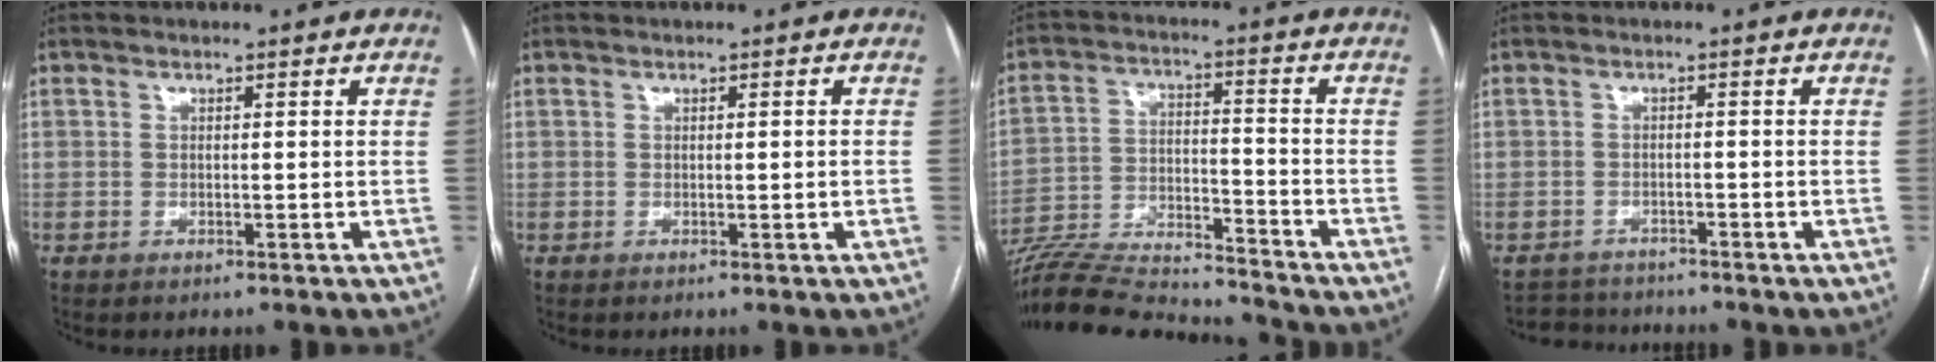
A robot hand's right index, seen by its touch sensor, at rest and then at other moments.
{"total": 0.9, "force": [-0.1, -0.1, 0.9], "torque": [-0.016, 0.000, 0.002]}
{"total": 18.9, "force": [-17.9, 1.8, 5.7], "torque": [-0.126, -0.006, -0.288]}
{"total": 3.2, "force": [-2.9, 0.8, -1.0], "torque": [0.018, -0.008, -0.049]}